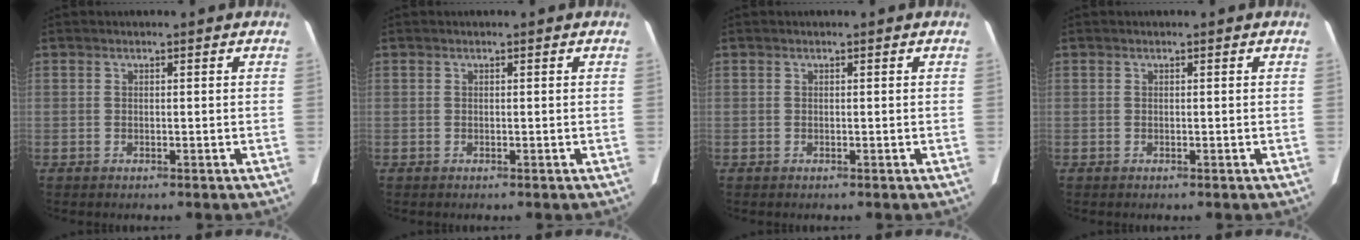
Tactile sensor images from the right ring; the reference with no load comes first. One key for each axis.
{"total": 0.0}
{"total": 0.0}
{"total": 0.0}